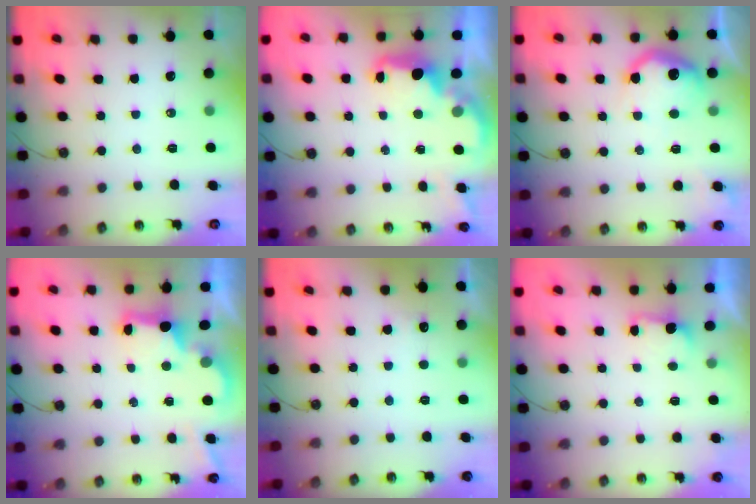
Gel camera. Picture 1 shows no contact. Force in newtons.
{"total": 2.8, "press": 2.7, "slide": 0.7}
{"total": 14.6, "press": 14.6, "slide": 1.0}
{"total": 2.9, "press": 2.8, "slide": 0.9}
{"total": 4.0, "press": 3.8, "slide": 1.2}
{"total": 3.1, "press": 3.0, "slide": 0.9}